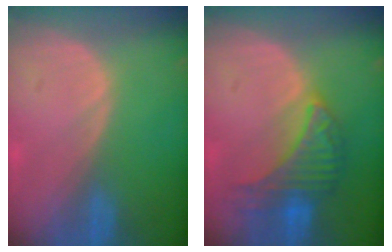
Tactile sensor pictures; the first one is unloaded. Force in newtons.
{"total": 7.2, "press": 7.2, "slide": 0.2}